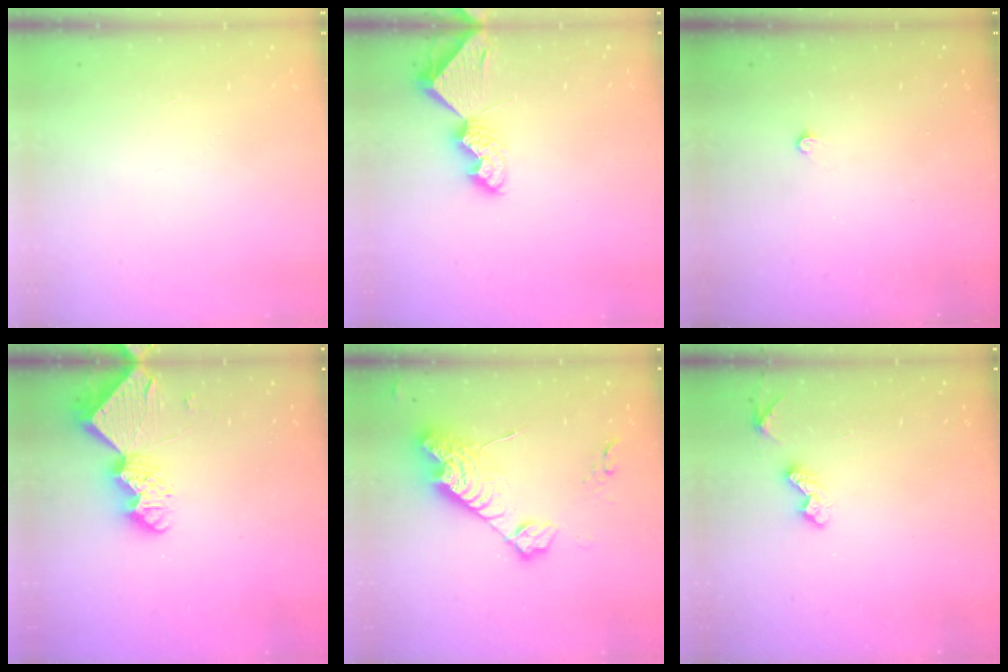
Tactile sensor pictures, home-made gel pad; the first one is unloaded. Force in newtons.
{"total": 7.7, "press": 7.6, "slide": 0.9}
{"total": 2.0, "press": 1.9, "slide": 0.3}
{"total": 10.0, "press": 10.0, "slide": 1.0}
{"total": 15.2, "press": 15.2, "slide": 1.1}
{"total": 4.1, "press": 4.1, "slide": 0.6}